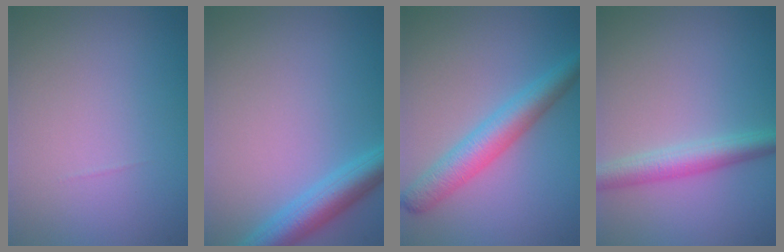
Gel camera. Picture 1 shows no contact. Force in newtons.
{"total": 4.1, "press": 4.1, "slide": 0.2}
{"total": 4.5, "press": 4.5, "slide": 0.1}
{"total": 3.4, "press": 3.4, "slide": 0.0}